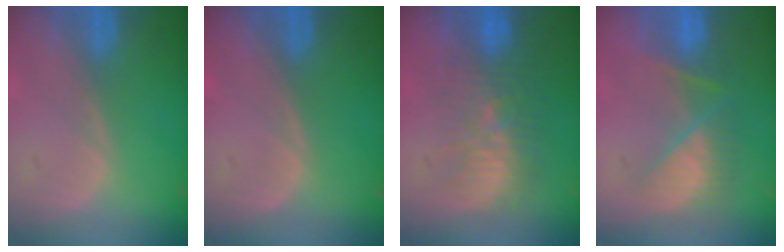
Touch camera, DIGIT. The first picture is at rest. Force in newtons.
{"total": 0.0}
{"total": 9.3, "press": 8.6, "slide": 3.6}
{"total": 8.0, "press": 7.1, "slide": 3.6}